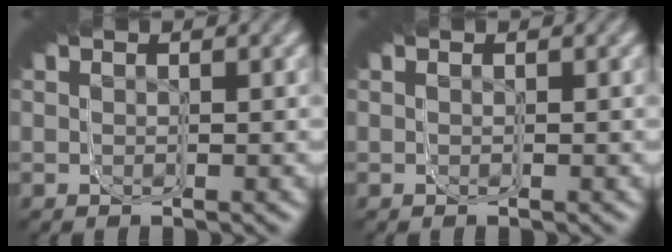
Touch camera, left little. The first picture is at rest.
{"total": 0.0}